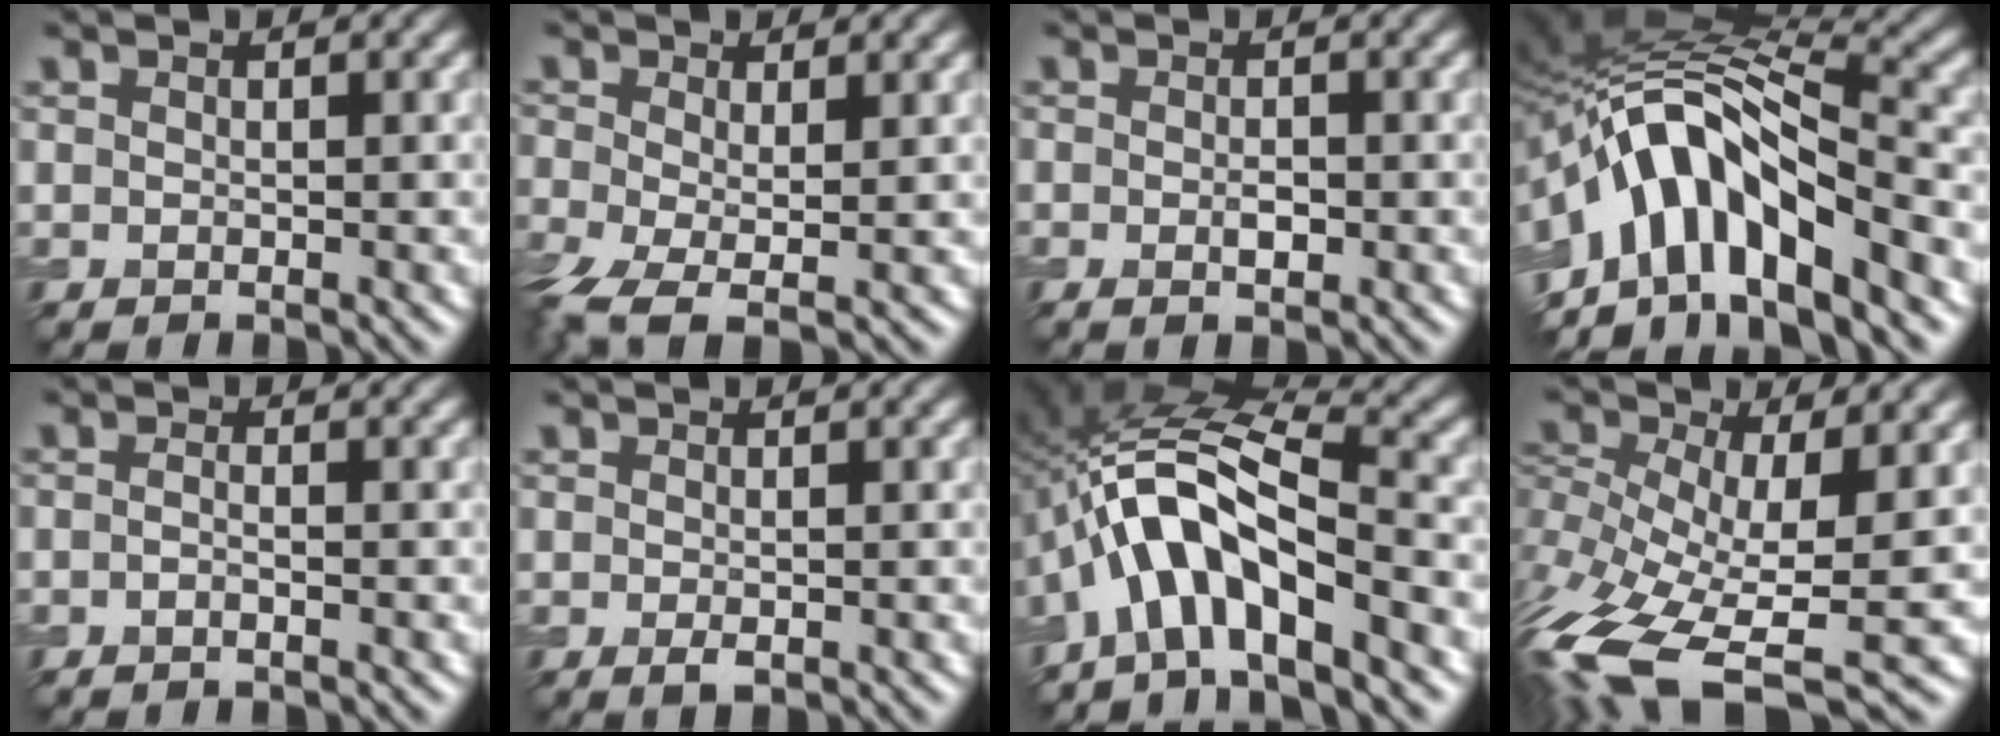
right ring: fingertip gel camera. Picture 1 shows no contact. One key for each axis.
{"total": 4.8, "fx": -1.8, "fy": 2.3, "fz": 3.8, "tx": -0.099, "ty": -0.018, "tz": -0.038}
{"total": 1.3, "fx": -0.6, "fy": 0.5, "fz": 1.1, "tx": -0.018, "ty": -0.003, "tz": -0.011}
{"total": 11.1, "fx": -5.1, "fy": 4.8, "fz": 8.7, "tx": -0.133, "ty": 0.021, "tz": -0.096}
{"total": 0.8, "fx": -0.5, "fy": 0.1, "fz": 0.6, "tx": -0.001, "ty": -0.012, "tz": -0.015}
{"total": 0.7, "fx": -0.2, "fy": 0.3, "fz": 0.6, "tx": -0.012, "ty": -0.003, "tz": -0.001}
{"total": 8.6, "fx": -4.2, "fy": 2.8, "fz": 7.0, "tx": -0.124, "ty": 0.024, "tz": -0.089}
{"total": 14.0, "fx": -5.1, "fy": 6.2, "fz": 11.5, "tx": -0.276, "ty": -0.020, "tz": -0.084}